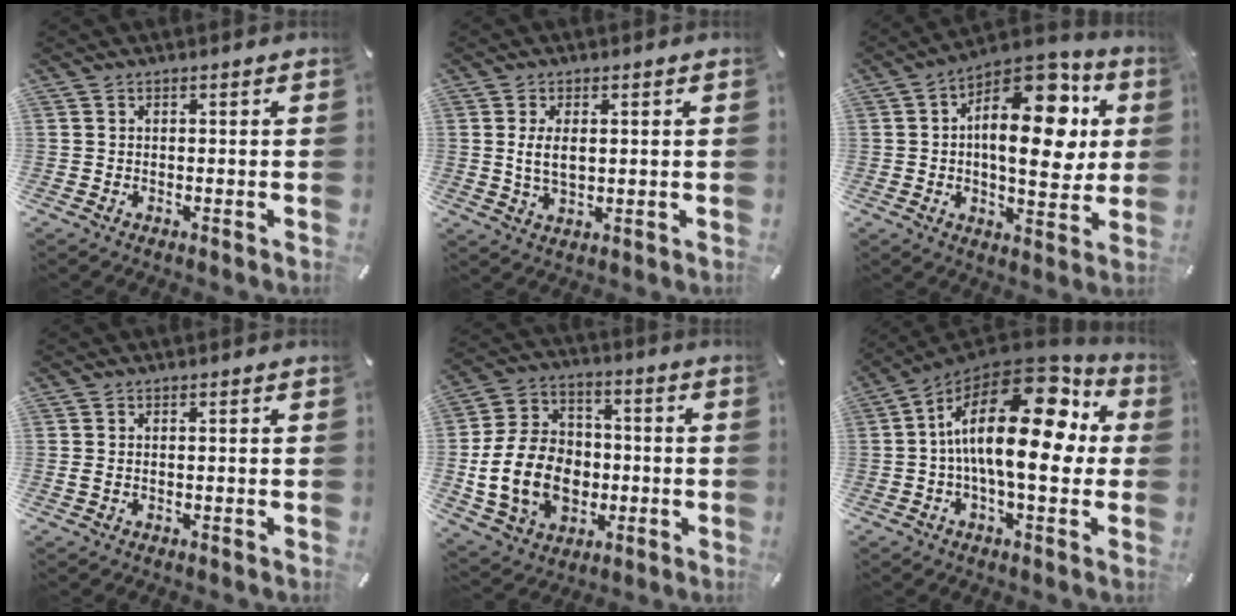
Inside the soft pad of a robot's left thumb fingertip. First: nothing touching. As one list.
[{"total": 5.1, "force": [0.9, 2.5, 4.4], "torque": [-0.088, 0.001, 0.011]}, {"total": 19.7, "force": [5.8, 9.8, 16.0], "torque": [-0.220, -0.035, 0.093]}, {"total": 1.0, "force": [-0.1, 0.3, 0.9], "torque": [-0.018, 0.000, -0.002]}, {"total": 18.3, "force": [-3.9, 14.3, 10.8], "torque": [-0.234, 0.030, -0.061]}, {"total": 23.7, "force": [3.5, 10.9, 20.8], "torque": [-0.353, -0.036, 0.059]}]